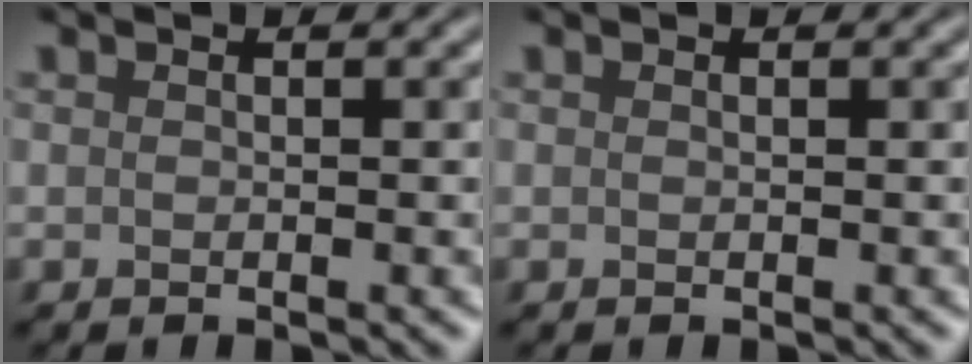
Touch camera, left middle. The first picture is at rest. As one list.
[{"total": 0.0}]